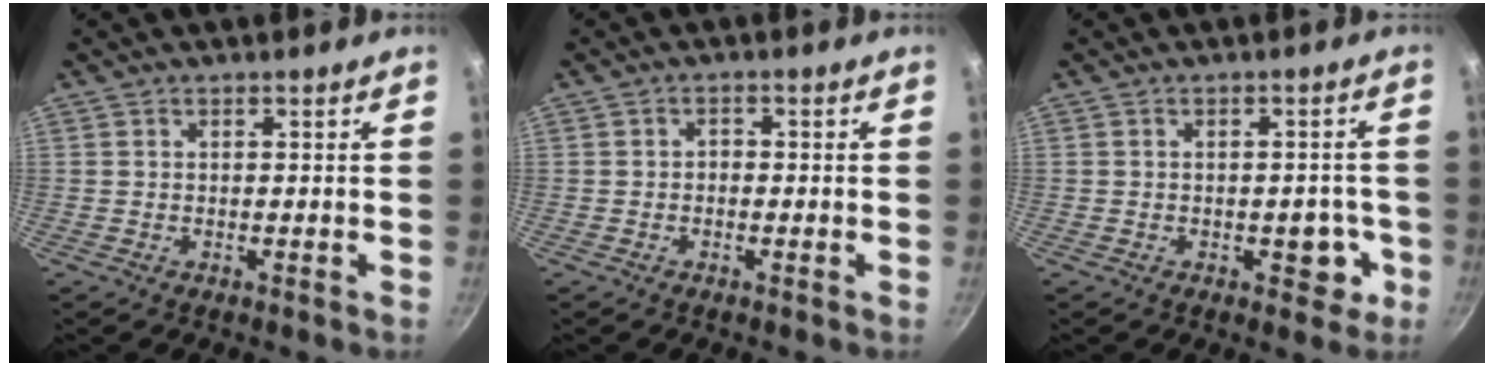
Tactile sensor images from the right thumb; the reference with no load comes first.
{"total": 1.2, "force": [-0.4, 0.9, 0.7], "torque": [-0.010, 0.006, -0.009]}
{"total": 5.0, "force": [-1.7, 3.1, 3.5], "torque": [-0.012, 0.015, -0.018]}